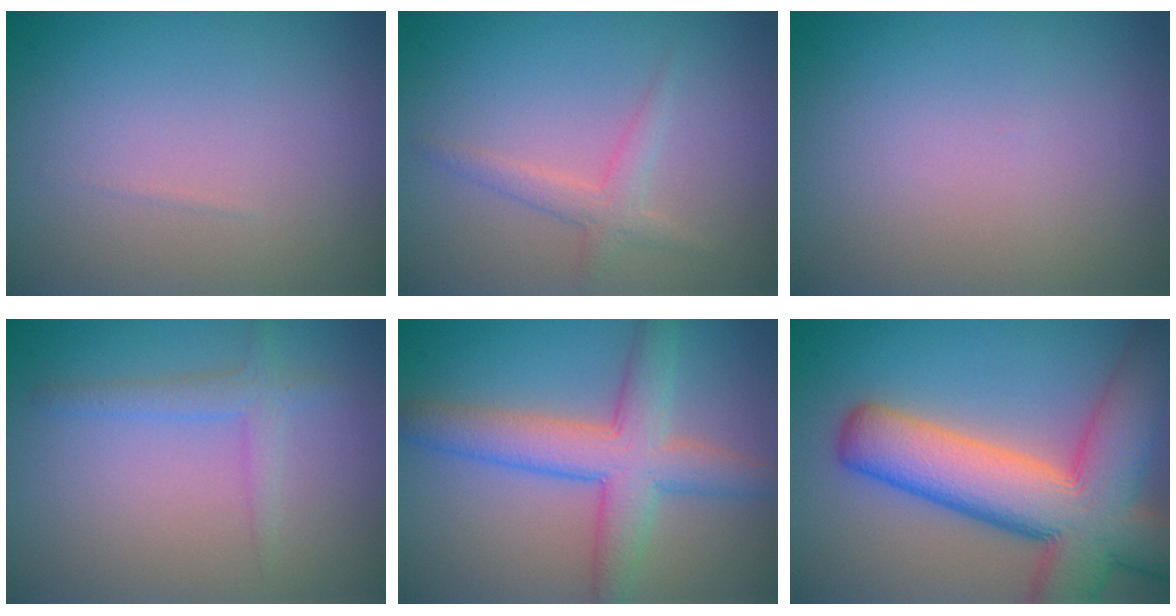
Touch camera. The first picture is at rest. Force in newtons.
{"total": 1.8, "press": 1.8, "slide": 0.0}
{"total": 0.0}
{"total": 1.7, "press": 1.7, "slide": 0.0}
{"total": 5.8, "press": 5.8, "slide": 0.4}
{"total": 12.2, "press": 12.1, "slide": 0.6}